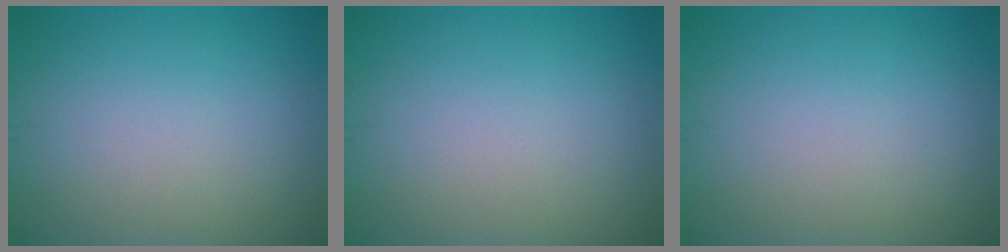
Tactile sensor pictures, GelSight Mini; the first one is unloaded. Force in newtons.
{"total": 0.0}
{"total": 0.0}